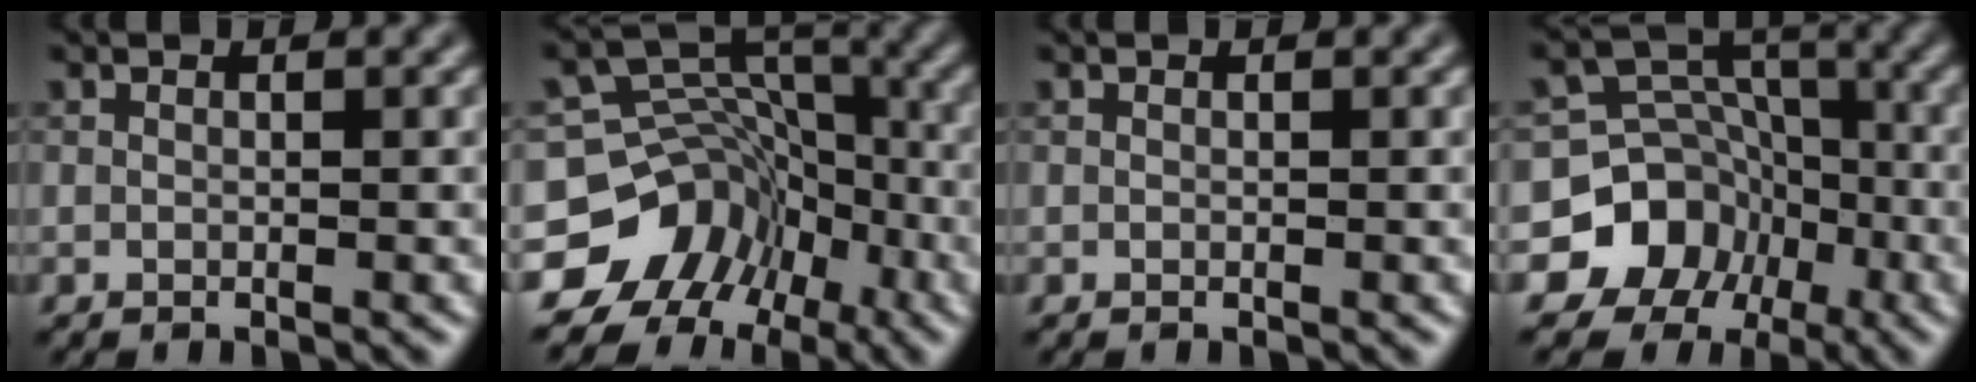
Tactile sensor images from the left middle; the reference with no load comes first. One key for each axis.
{"total": 11.2, "fx": -6.8, "fy": 8.7, "fz": 1.9, "tx": -0.039, "ty": 0.012, "tz": -0.119}
{"total": 0.0}
{"total": 9.8, "fx": -4.8, "fy": 8.4, "fz": 1.7, "tx": -0.016, "ty": 0.001, "tz": -0.105}